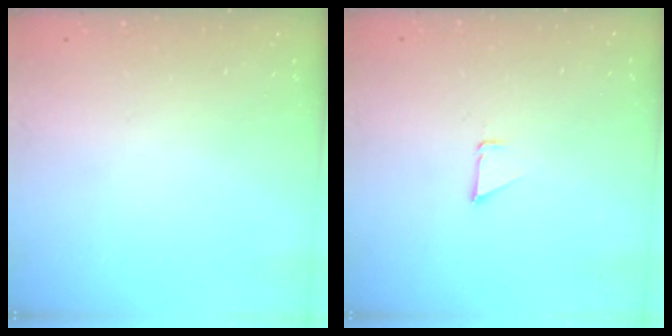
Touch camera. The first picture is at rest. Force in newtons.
{"total": 0.8, "press": 0.8, "slide": 0.1}